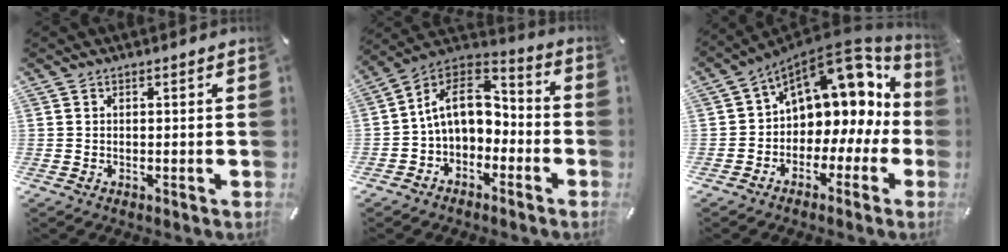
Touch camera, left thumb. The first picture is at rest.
{"total": 12.8, "force": [-0.5, 9.6, 8.4], "torque": [-0.153, 0.018, -0.007]}
{"total": 13.4, "force": [6.9, 9.1, 7.0], "torque": [-0.103, -0.062, 0.120]}